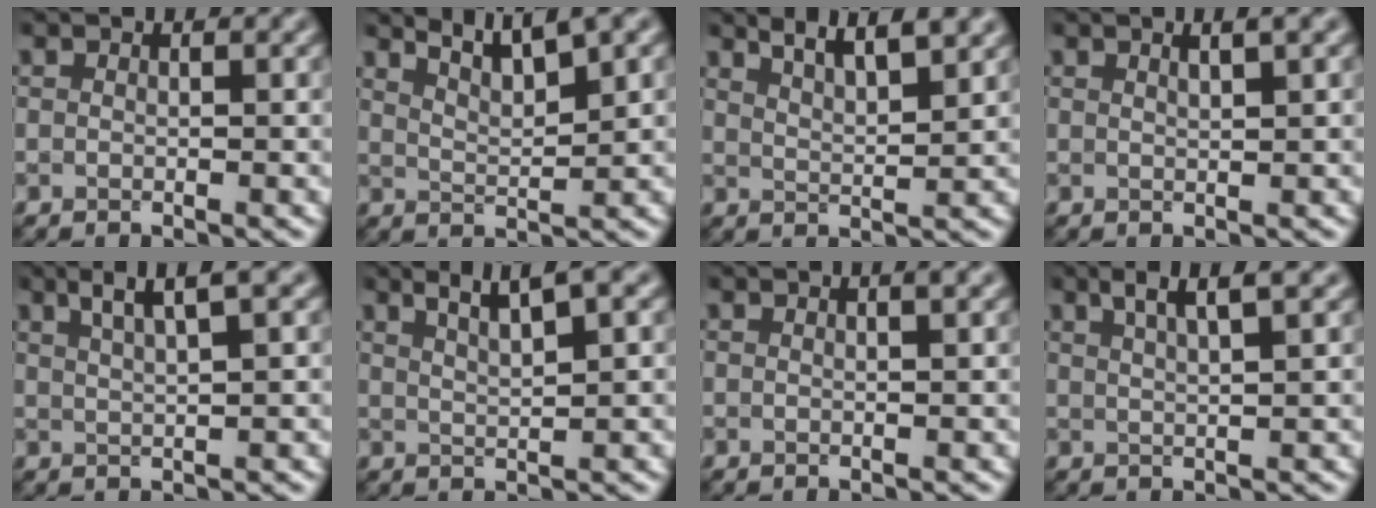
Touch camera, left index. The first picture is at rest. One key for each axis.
{"total": 4.5, "fx": 3.8, "fy": 0.6, "fz": 2.4, "tx": -0.035, "ty": 0.007, "tz": 0.055}
{"total": 5.6, "fx": 4.3, "fy": 1.5, "fz": 3.3, "tx": -0.023, "ty": 0.025, "tz": 0.038}
{"total": 1.9, "fx": 1.0, "fy": 0.4, "fz": 1.6, "tx": -0.017, "ty": 0.003, "tz": 0.012}
{"total": 3.8, "fx": 2.3, "fy": 0.5, "fz": 3.0, "tx": -0.039, "ty": 0.009, "tz": 0.040}
{"total": 3.6, "fx": 2.4, "fy": 0.4, "fz": 2.7, "tx": -0.036, "ty": 0.006, "tz": 0.044}
{"total": 1.0, "fx": 0.4, "fy": 0.2, "fz": 0.8, "tx": -0.009, "ty": 0.002, "tz": 0.006}
{"total": 3.7, "fx": 2.3, "fy": 0.6, "fz": 2.8, "tx": -0.032, "ty": 0.008, "tz": 0.036}